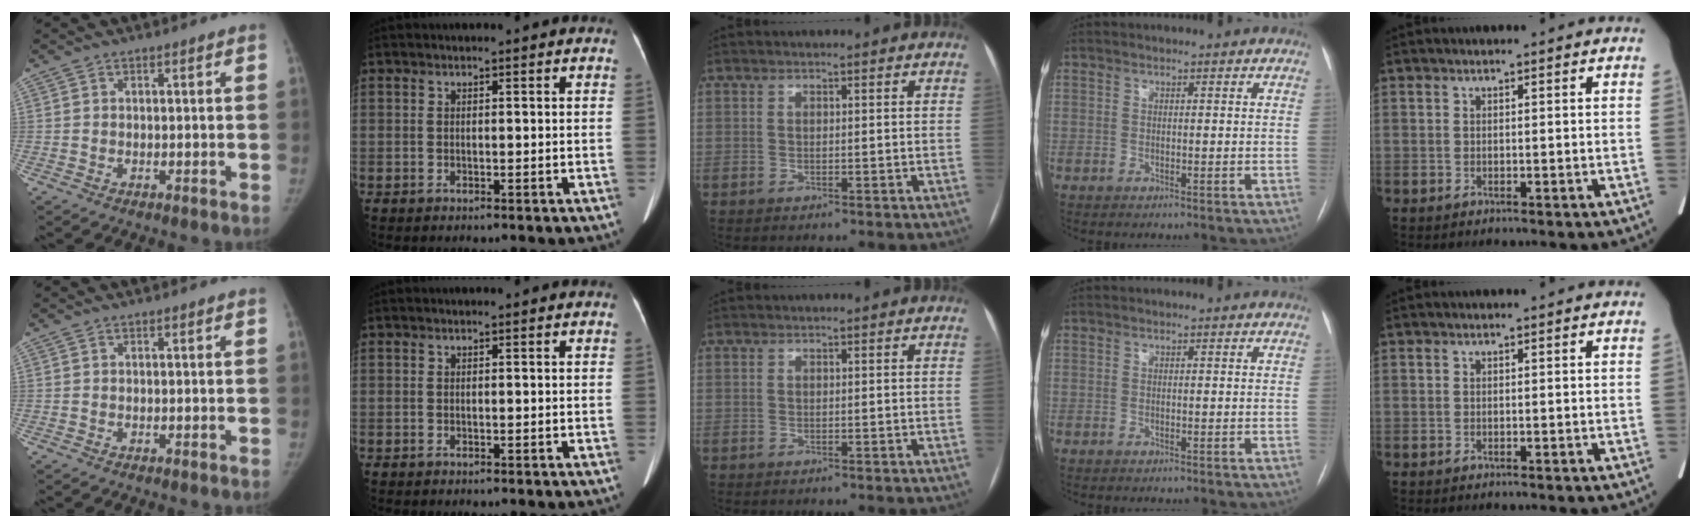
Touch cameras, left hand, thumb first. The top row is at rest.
{}